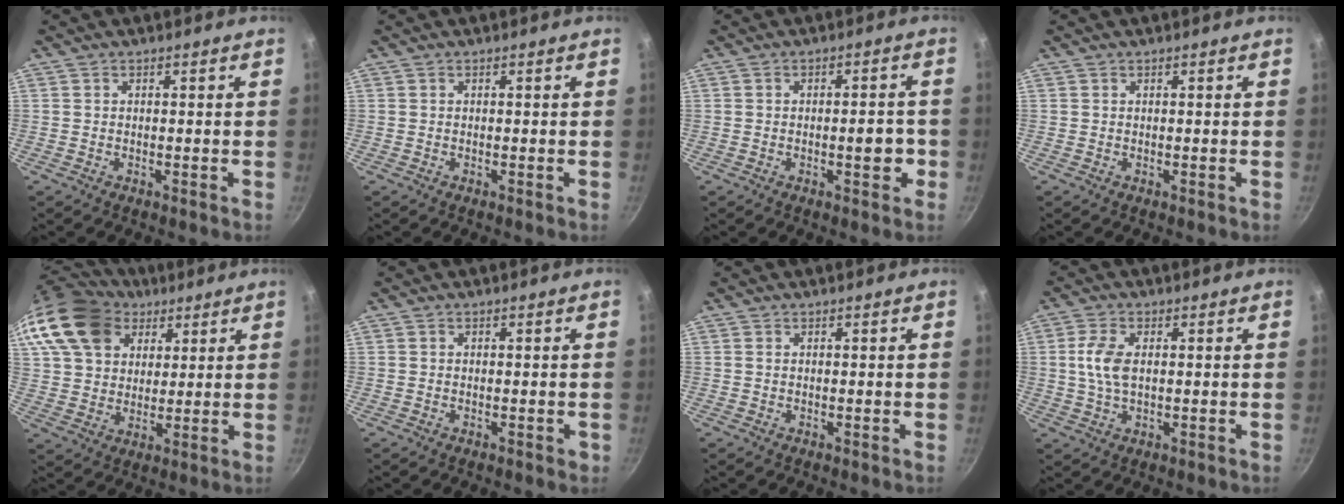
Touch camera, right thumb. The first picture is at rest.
{"total": 0.0}
{"total": 4.7, "force": [-1.2, 2.1, 4.1], "torque": [-0.033, 0.017, -0.016]}
{"total": 0.0}
{"total": 19.9, "force": [10.0, 14.4, 9.4], "torque": [-0.184, 0.009, 0.183]}
{"total": 0.9, "force": [-0.2, 0.7, 0.6], "torque": [-0.002, 0.003, -0.002]}
{"total": 0.0}
{"total": 5.9, "force": [0.8, 3.3, 4.9], "torque": [-0.101, 0.006, 0.015]}